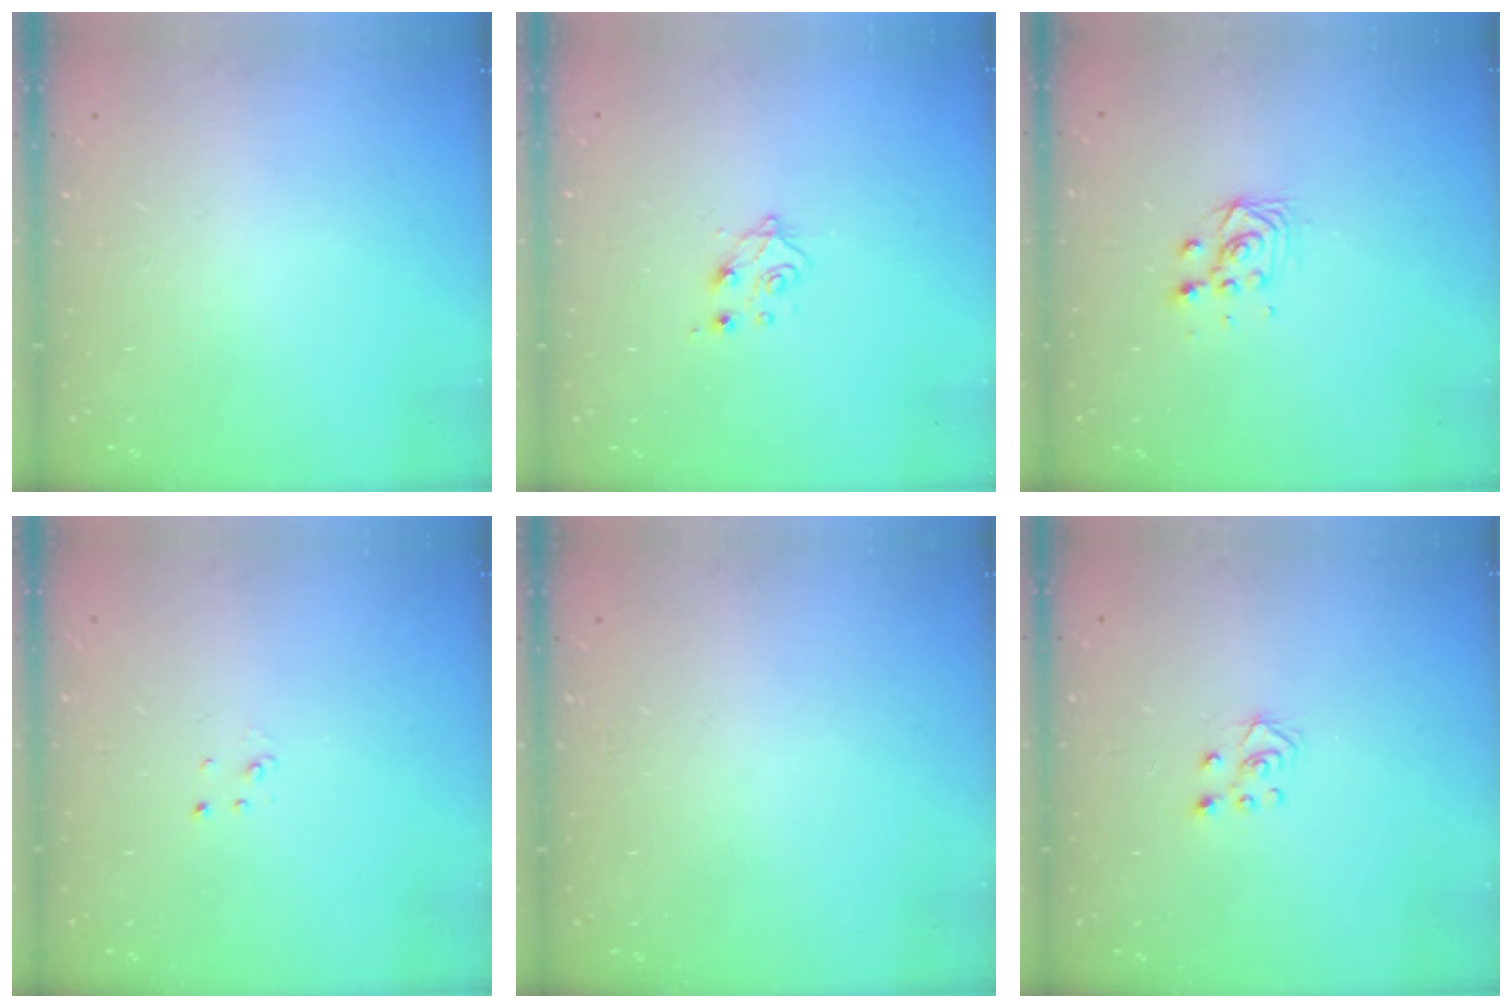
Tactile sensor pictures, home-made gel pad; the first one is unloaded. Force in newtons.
{"total": 5.5, "press": 5.4, "slide": 0.6}
{"total": 5.0, "press": 5.0, "slide": 0.3}
{"total": 2.0, "press": 2.0, "slide": 0.2}
{"total": 0.0}
{"total": 4.2, "press": 4.2, "slide": 0.3}